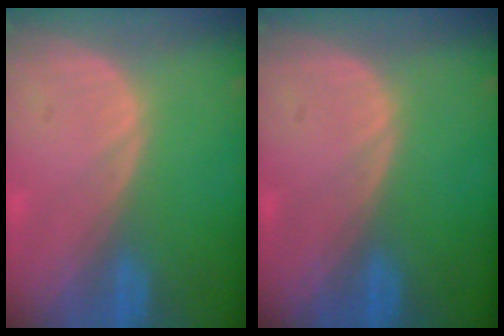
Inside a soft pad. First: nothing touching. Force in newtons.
{"total": 0.0}